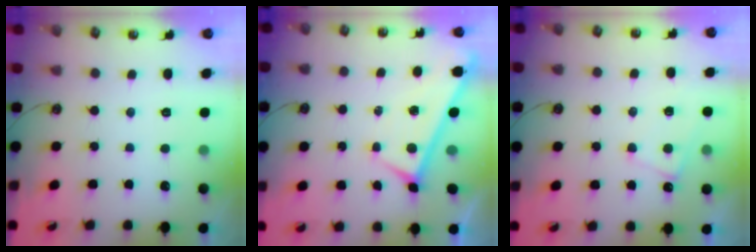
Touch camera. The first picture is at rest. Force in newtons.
{"total": 0.0}
{"total": 1.5, "press": 1.4, "slide": 0.4}